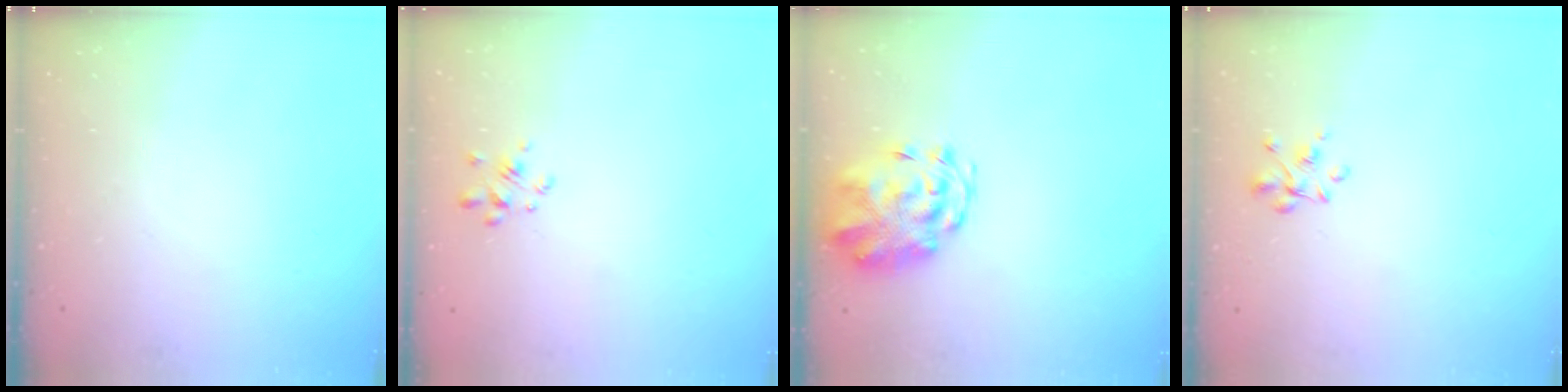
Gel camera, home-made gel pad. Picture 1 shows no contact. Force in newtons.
{"total": 2.3, "press": 2.1, "slide": 0.8}
{"total": 5.1, "press": 5.0, "slide": 0.9}
{"total": 3.5, "press": 3.4, "slide": 1.1}